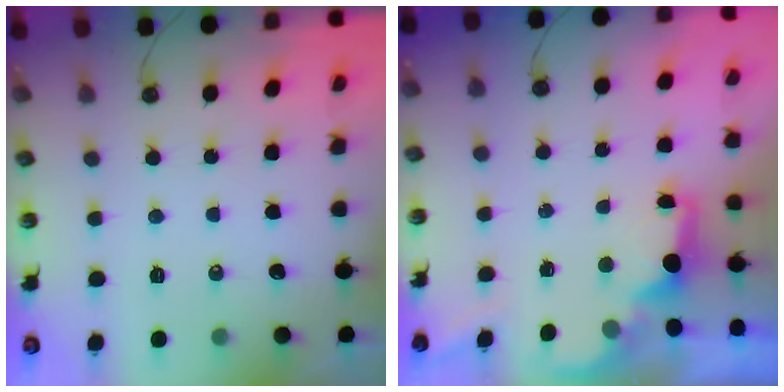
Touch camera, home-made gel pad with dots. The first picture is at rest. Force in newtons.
{"total": 2.1, "press": 2.0, "slide": 0.8}